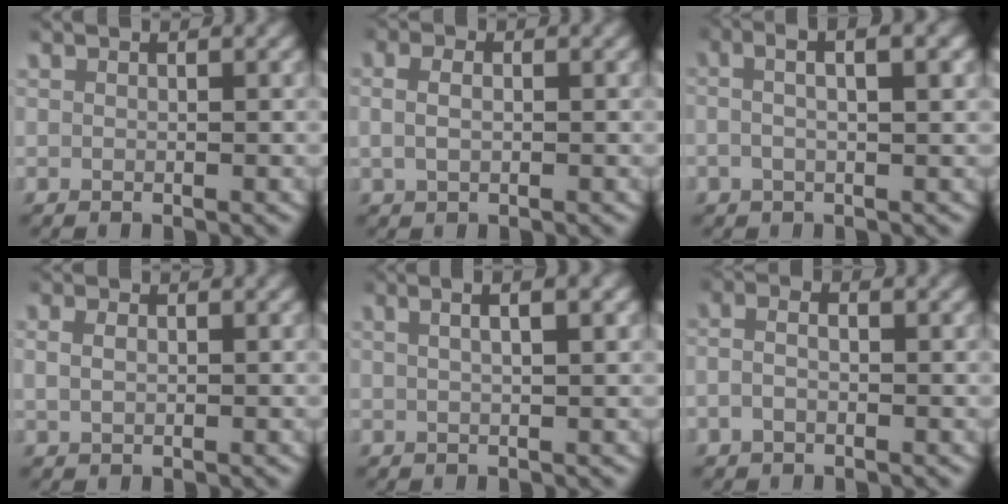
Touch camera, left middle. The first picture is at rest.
{"total": 2.0, "force": [0.1, 1.3, 1.5], "torque": [-0.037, 0.002, 0.003]}
{"total": 3.6, "force": [0.9, 1.0, 3.4], "torque": [-0.057, 0.017, 0.008]}
{"total": 1.2, "force": [0.3, 0.8, 0.8], "torque": [-0.020, 0.001, 0.006]}
{"total": 2.5, "force": [1.1, 0.5, 2.2], "torque": [-0.032, 0.015, 0.014]}
{"total": 1.9, "force": [-0.6, 1.1, 1.4], "torque": [-0.030, 0.000, -0.011]}